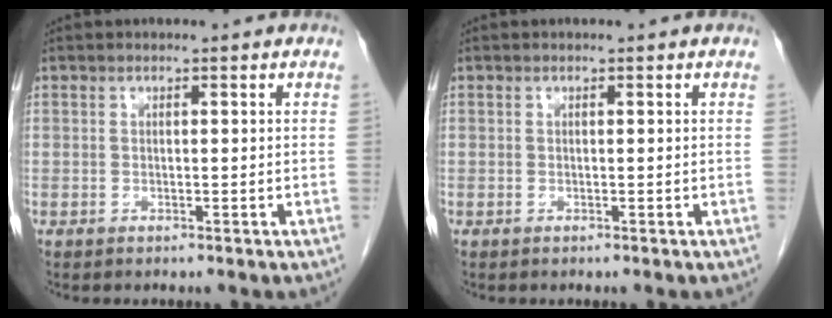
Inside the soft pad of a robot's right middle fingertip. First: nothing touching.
{"total": 0.0}